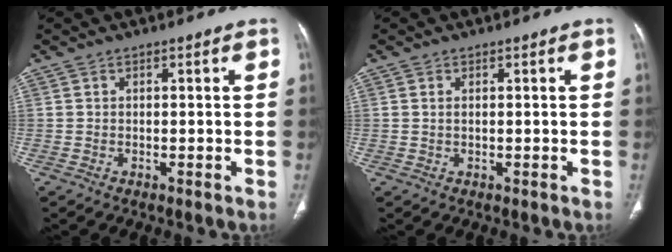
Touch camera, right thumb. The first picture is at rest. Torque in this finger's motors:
{"motor_torque": [0.16, -0.39, 0.35, -0.03, -0.03]}